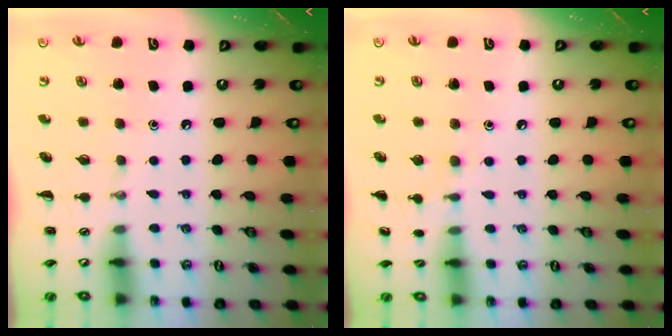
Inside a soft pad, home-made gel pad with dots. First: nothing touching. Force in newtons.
{"total": 6.3, "press": 6.1, "slide": 1.8}